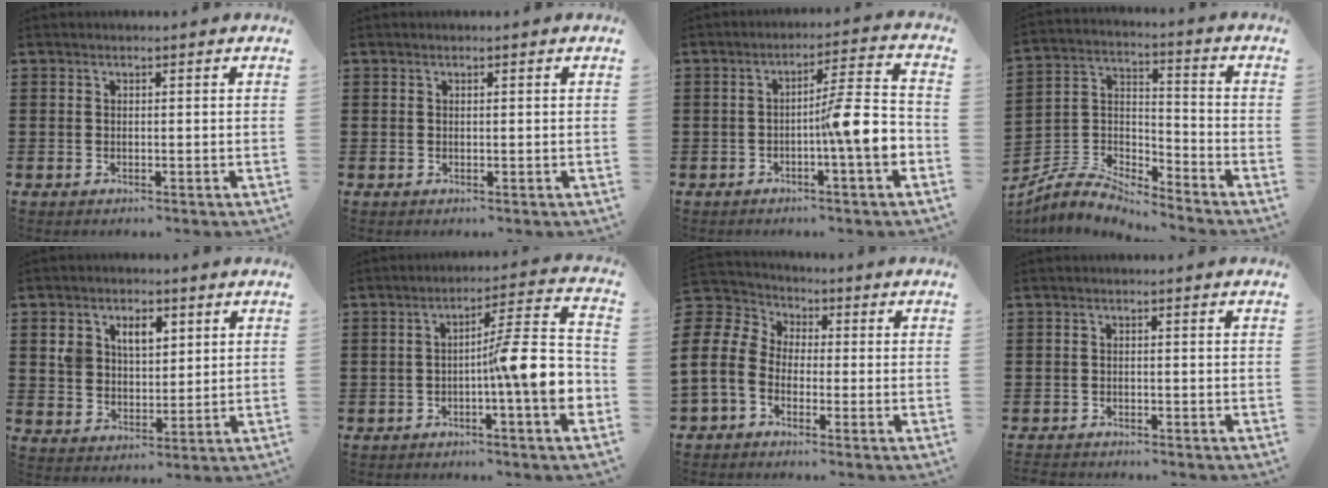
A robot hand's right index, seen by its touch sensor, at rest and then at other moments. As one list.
[{"total": 0.0}, {"total": 9.0, "force": [-2.2, 1.4, 8.6], "torque": [-0.127, 0.000, -0.040]}, {"total": 5.7, "force": [-5.4, 1.2, 1.3], "torque": [-0.041, -0.002, -0.112]}, {"total": 5.7, "force": [2.7, 3.9, 3.2], "torque": [-0.071, 0.015, 0.046]}, {"total": 10.8, "force": [-2.0, 1.6, 10.5], "torque": [-0.145, -0.014, -0.039]}, {"total": 8.3, "force": [-1.3, 6.8, 4.6], "torque": [-0.150, 0.001, -0.036]}, {"total": 1.1, "force": [-1.1, 0.1, -0.2], "torque": [0.000, 0.003, -0.025]}]